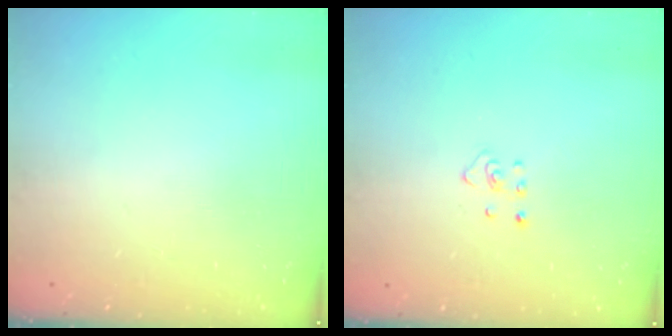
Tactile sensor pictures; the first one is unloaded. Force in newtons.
{"total": 2.4, "press": 2.3, "slide": 0.4}